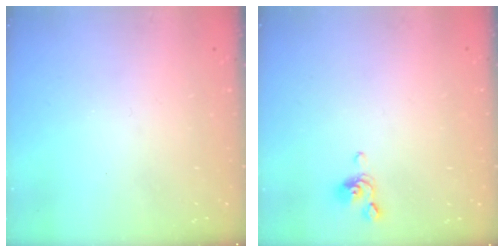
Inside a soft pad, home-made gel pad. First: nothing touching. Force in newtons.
{"total": 2.5, "press": 2.4, "slide": 0.6}